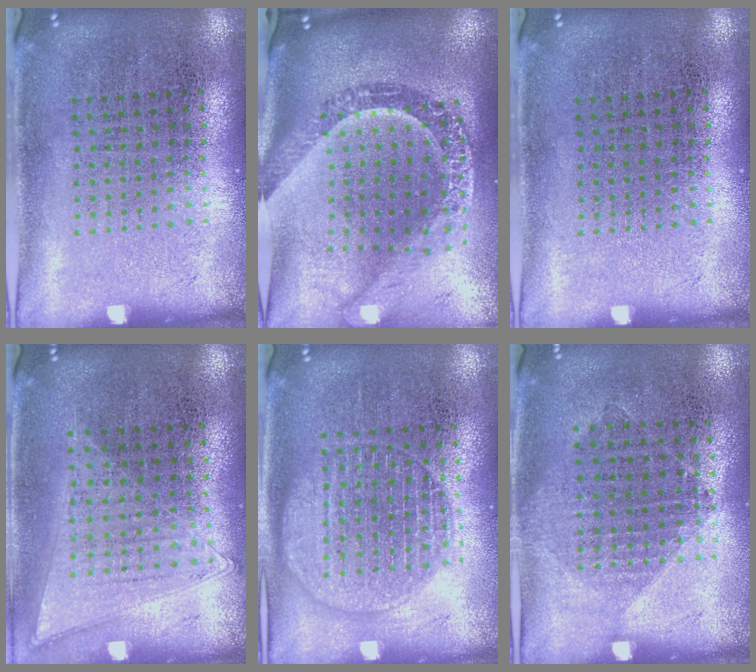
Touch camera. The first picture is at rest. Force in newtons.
{"total": 3.1, "press": 2.3, "slide": 2.0}
{"total": 0.0}
{"total": 1.0, "press": 1.0, "slide": 0.3}
{"total": 1.6, "press": 1.6, "slide": 0.1}
{"total": 1.1, "press": 0.9, "slide": 0.5}